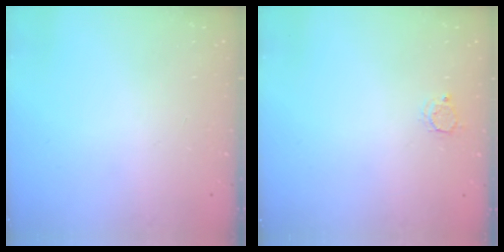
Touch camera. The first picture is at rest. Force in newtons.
{"total": 2.9, "press": 2.8, "slide": 0.4}